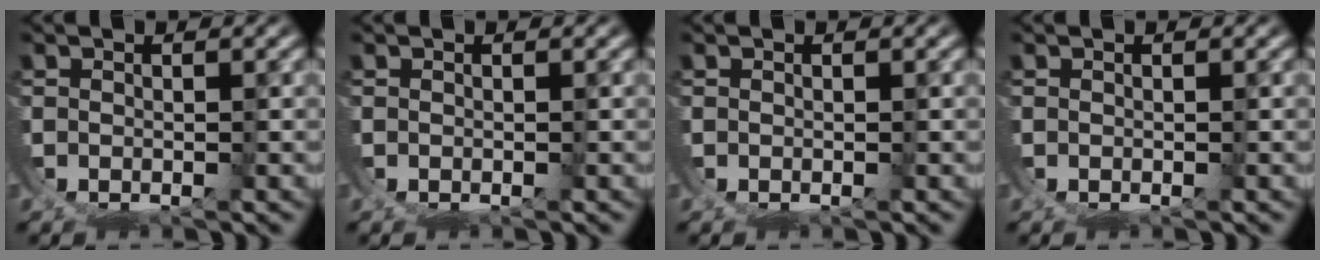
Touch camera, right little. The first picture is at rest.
{"total": 0.0}
{"total": 0.0}
{"total": 0.0}